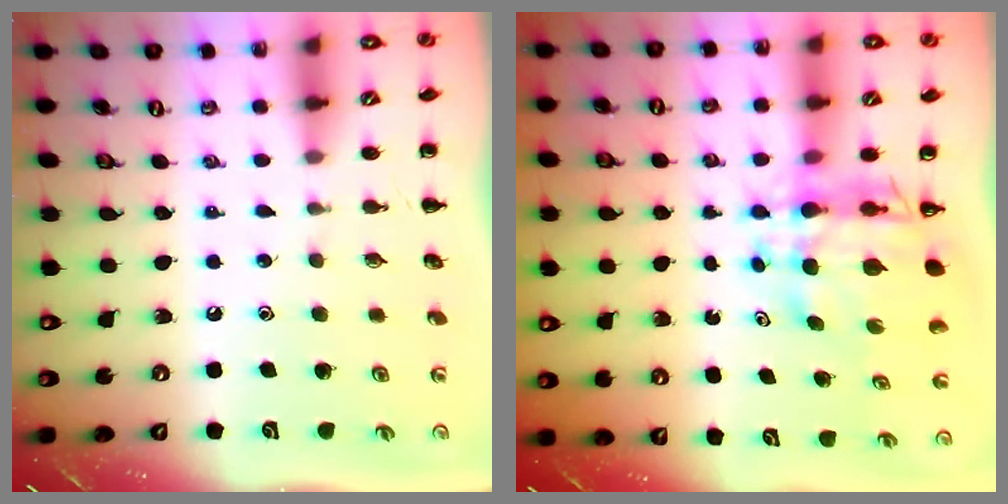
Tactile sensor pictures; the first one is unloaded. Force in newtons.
{"total": 8.6, "press": 8.0, "slide": 3.2}